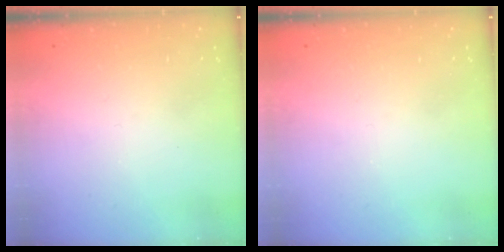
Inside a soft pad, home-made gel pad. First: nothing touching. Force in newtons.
{"total": 0.0}